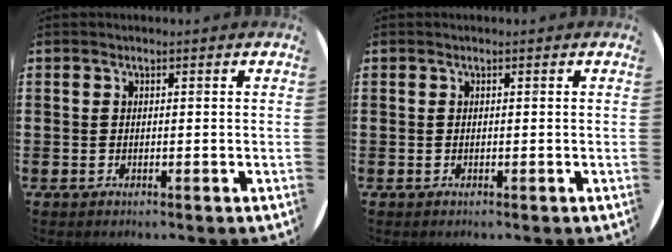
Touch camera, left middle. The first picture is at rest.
{"total": 0.0}